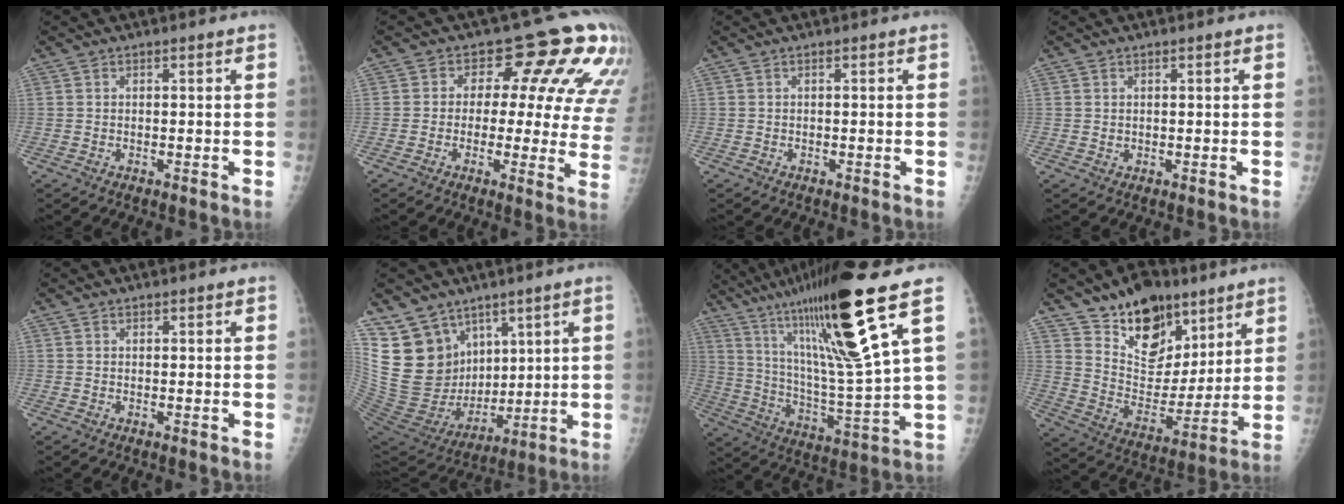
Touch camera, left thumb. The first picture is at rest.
{"total": 15.9, "force": [6.4, 8.5, 11.8], "torque": [-0.089, -0.021, 0.047]}
{"total": 0.0}
{"total": 0.9, "force": [0.3, 0.8, 0.1], "torque": [0.010, 0.000, 0.004]}
{"total": 0.5, "force": [0.3, 0.4, -0.1], "torque": [0.008, -0.001, 0.002]}
{"total": 18.3, "force": [10.2, 12.9, 8.1], "torque": [-0.124, -0.036, 0.223]}
{"total": 23.1, "force": [12.2, 1.7, 19.5], "torque": [-0.327, -0.060, 0.208]}
{"total": 17.8, "force": [12.0, 10.4, 8.1], "torque": [-0.066, -0.078, 0.209]}